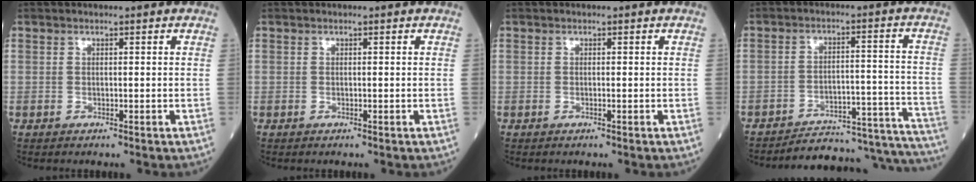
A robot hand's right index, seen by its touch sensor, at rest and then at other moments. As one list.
[{"total": 0.0}, {"total": 0.0}, {"total": 21.9, "force": [-21.5, 1.8, 3.8], "torque": [-0.010, 0.020, -0.272]}]